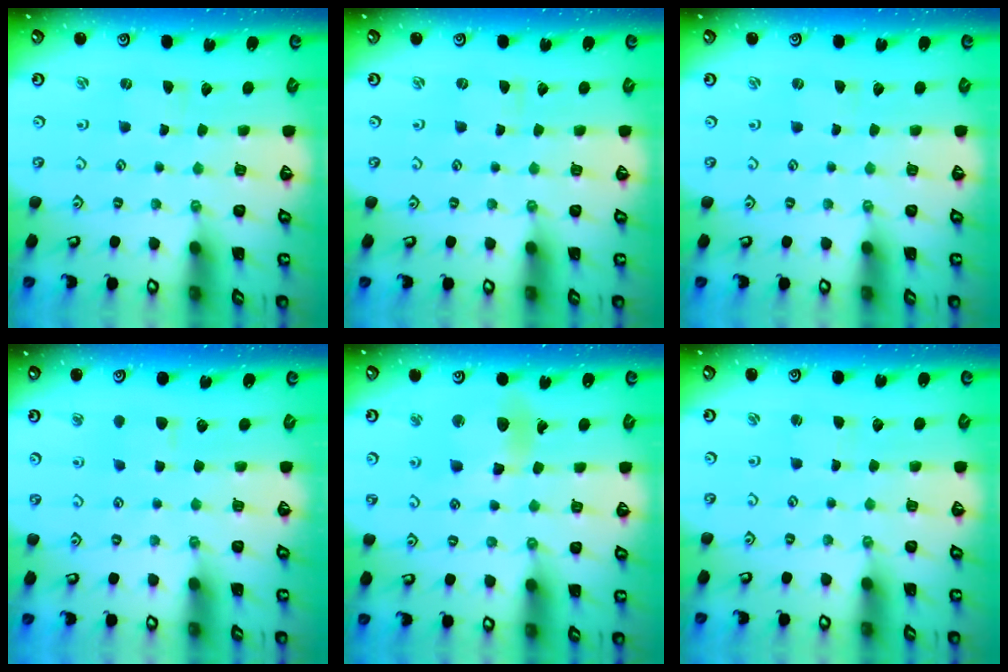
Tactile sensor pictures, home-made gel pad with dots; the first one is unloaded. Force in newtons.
{"total": 0.0}
{"total": 0.0}
{"total": 5.1, "press": 5.1, "slide": 0.5}
{"total": 11.2, "press": 11.1, "slide": 1.5}
{"total": 0.9, "press": 0.9, "slide": 0.0}